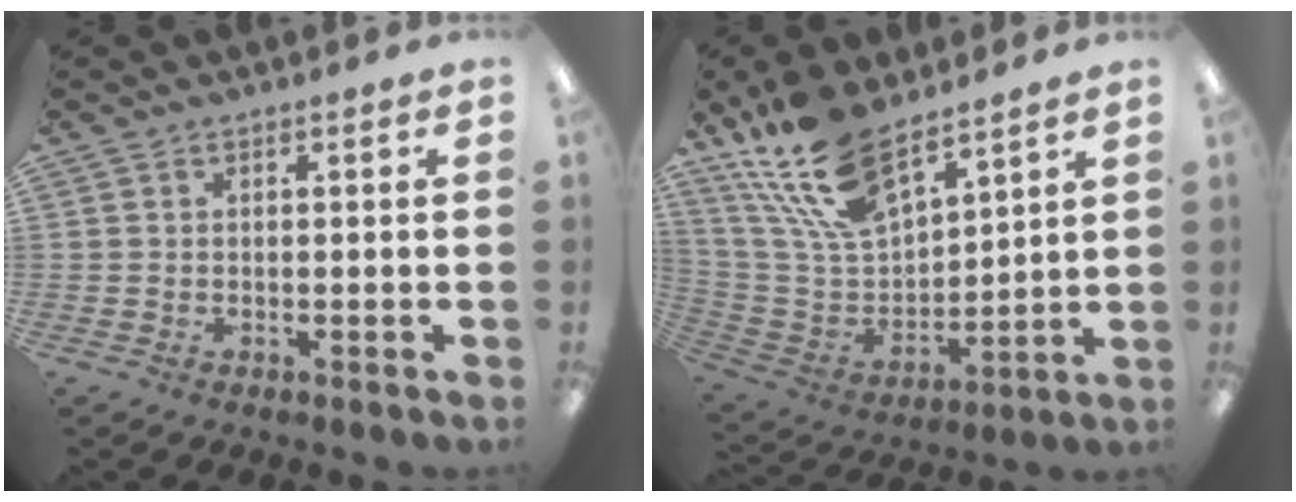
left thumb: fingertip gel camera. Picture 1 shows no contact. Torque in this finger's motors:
{"motor_torque": [2.16, 1.01, 1.41, -1.36, 0.36]}